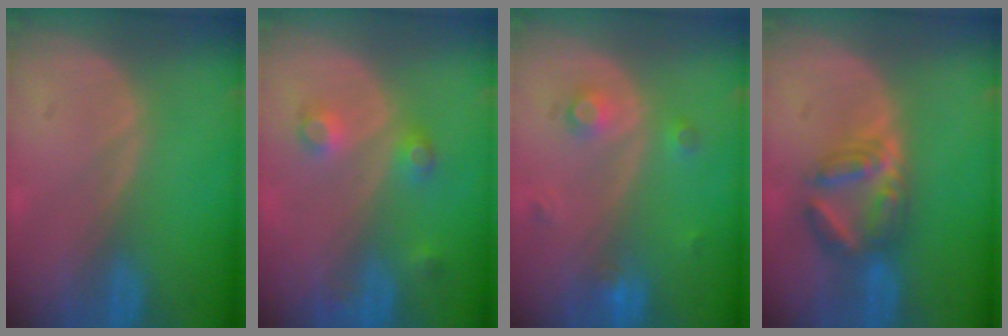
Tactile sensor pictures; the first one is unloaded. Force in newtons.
{"total": 3.8, "press": 3.5, "slide": 1.6}
{"total": 3.4, "press": 3.0, "slide": 1.6}
{"total": 5.9, "press": 5.8, "slide": 0.9}